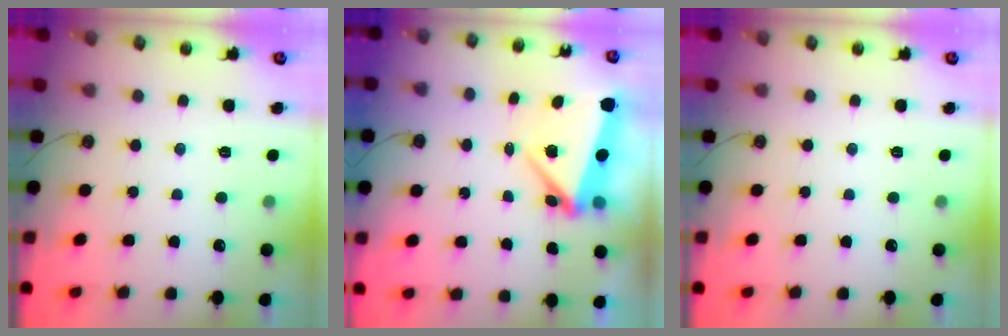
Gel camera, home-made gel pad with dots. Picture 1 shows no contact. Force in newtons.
{"total": 6.2, "press": 5.6, "slide": 2.6}
{"total": 0.0}